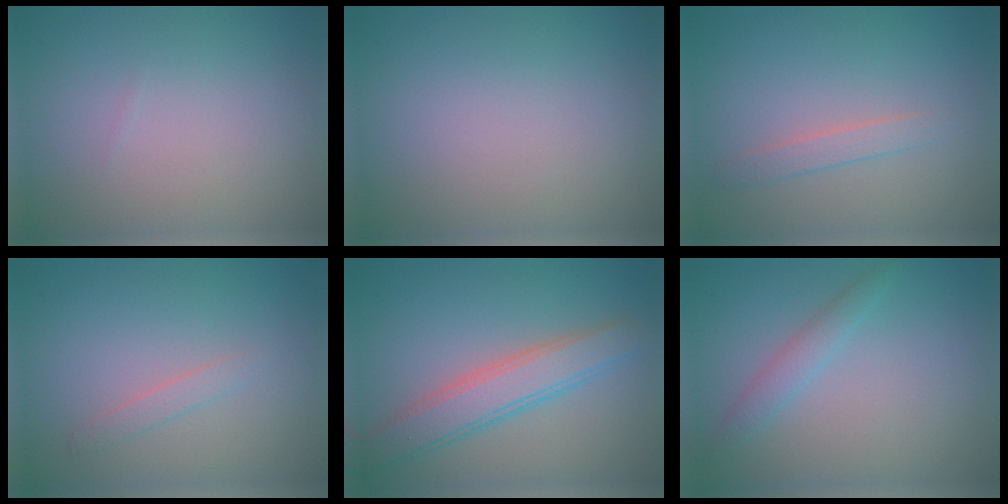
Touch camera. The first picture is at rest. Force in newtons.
{"total": 0.0}
{"total": 1.4, "press": 1.4, "slide": 0.1}
{"total": 1.0, "press": 1.0, "slide": 0.1}
{"total": 4.3, "press": 4.3, "slide": 0.1}
{"total": 1.7, "press": 1.7, "slide": 0.1}